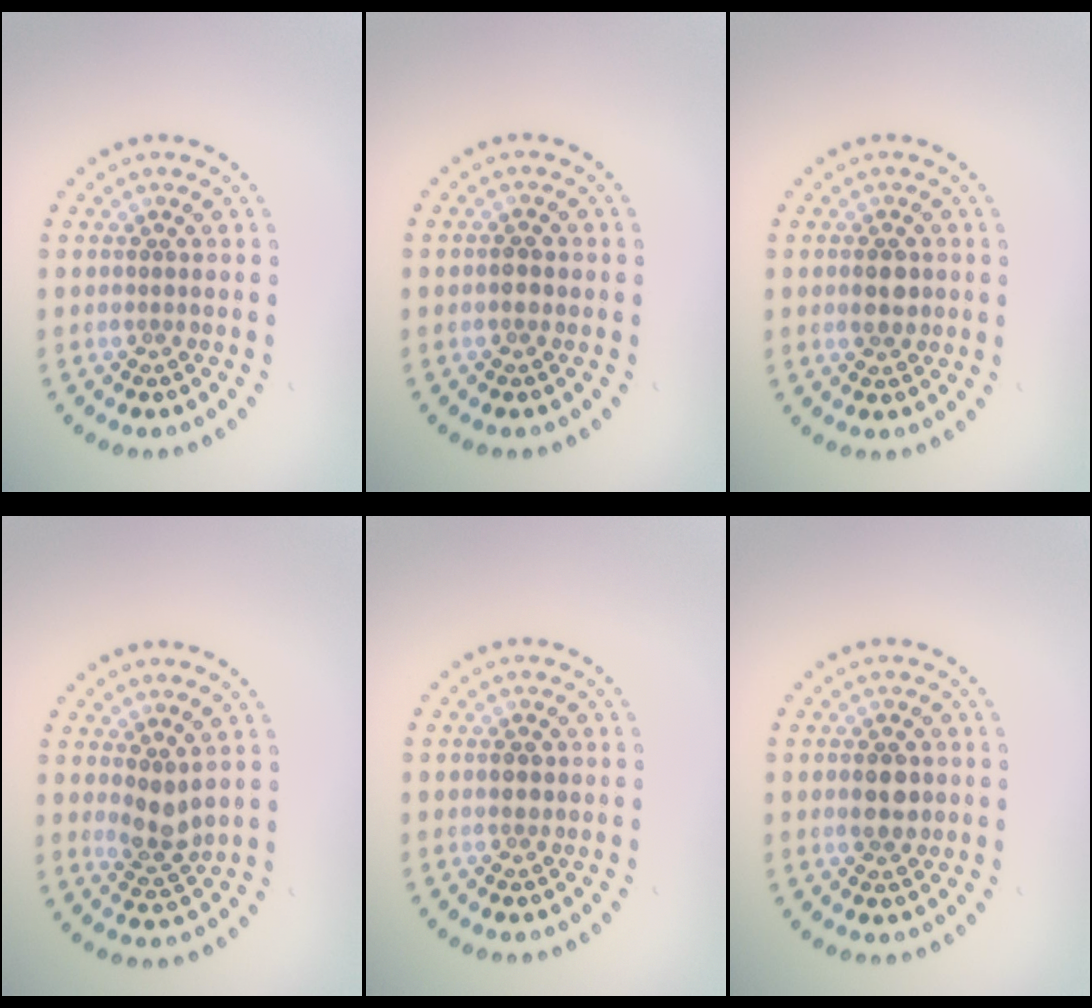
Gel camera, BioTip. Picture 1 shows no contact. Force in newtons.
{"total": 1.4, "press": 1.4, "slide": 0.1}
{"total": 2.3, "press": 2.3, "slide": 0.1}
{"total": 2.7, "press": 2.4, "slide": 1.1}
{"total": 1.1, "press": 1.1, "slide": 0.2}
{"total": 2.5, "press": 2.5, "slide": 0.1}